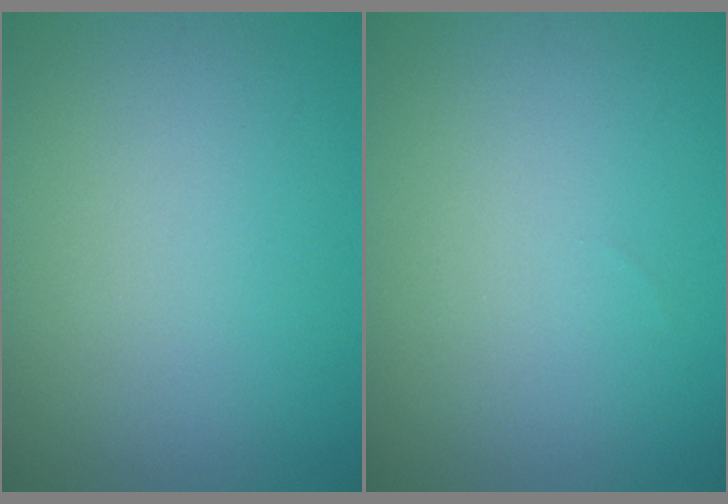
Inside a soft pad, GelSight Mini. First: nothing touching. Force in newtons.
{"total": 0.0}